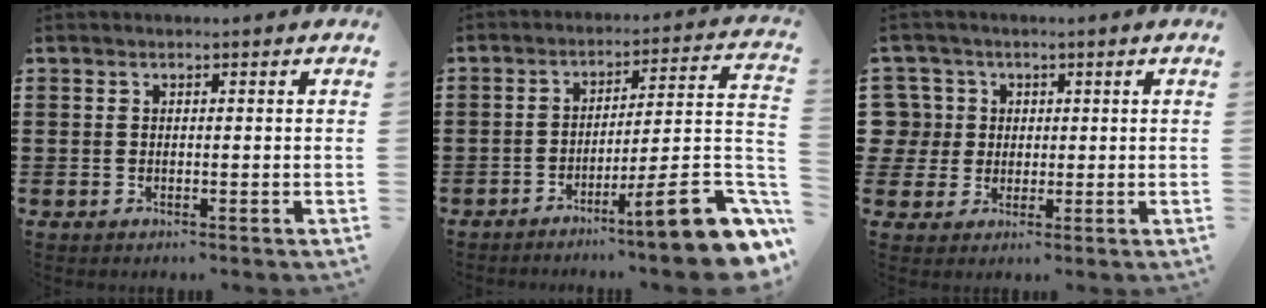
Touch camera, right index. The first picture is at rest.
{"total": 11.7, "force": [-6.7, 1.2, 9.5], "torque": [-0.129, 0.000, -0.117]}
{"total": 5.1, "force": [0.7, 4.9, 0.8], "torque": [-0.048, 0.014, 0.011]}